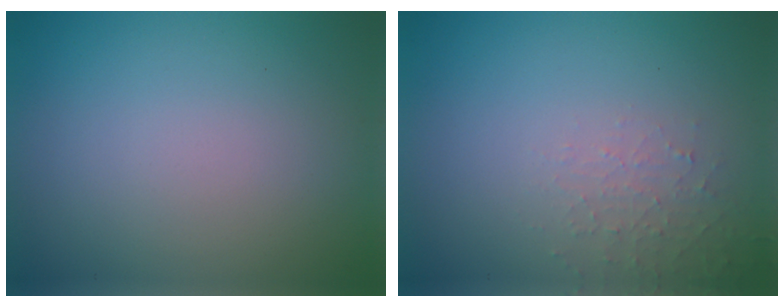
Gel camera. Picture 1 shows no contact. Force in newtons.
{"total": 1.8, "press": 1.8, "slide": 0.4}